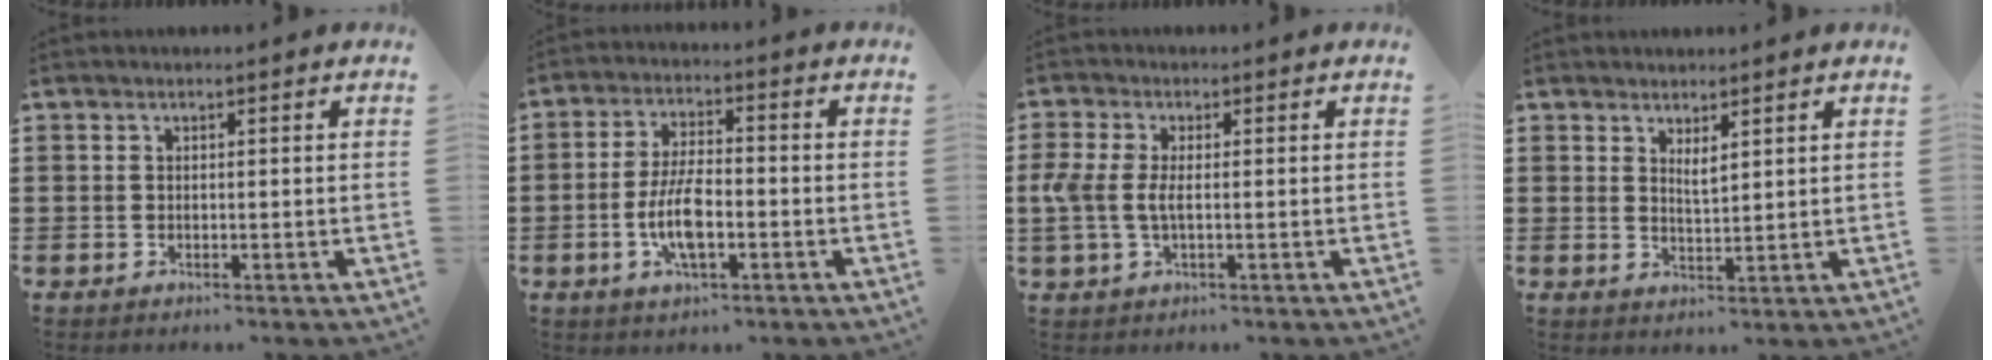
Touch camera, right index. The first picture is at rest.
{"total": 7.5, "force": [-2.0, 2.9, 6.7], "torque": [-0.147, -0.001, -0.042]}
{"total": 3.9, "force": [-0.3, 1.8, 3.5], "torque": [-0.093, -0.005, -0.015]}
{"total": 2.1, "force": [1.6, 0.4, 1.3], "torque": [-0.028, 0.002, 0.030]}